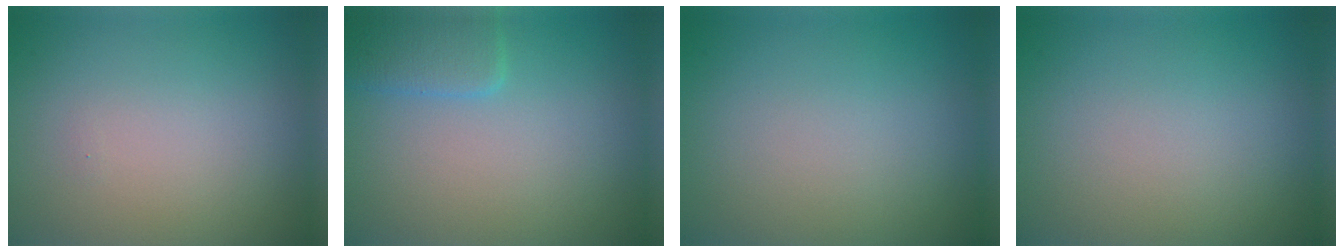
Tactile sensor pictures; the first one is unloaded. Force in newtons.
{"total": 2.7, "press": 2.7, "slide": 0.1}
{"total": 0.0}
{"total": 0.0}